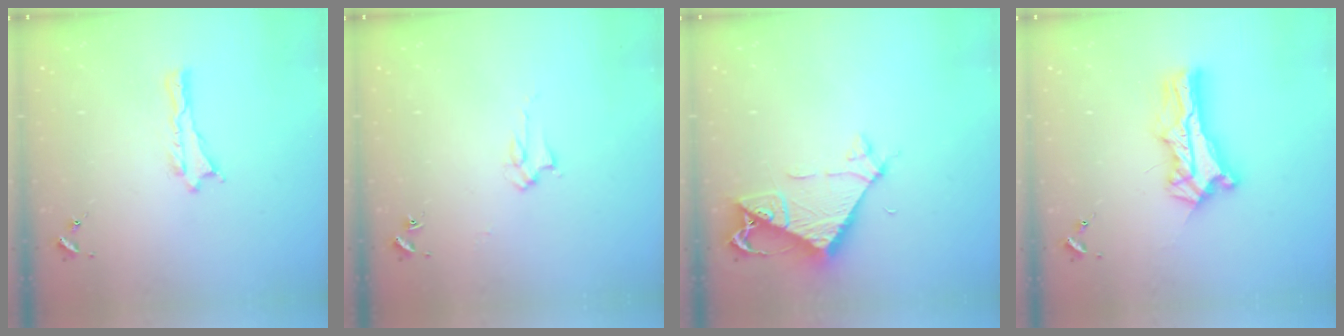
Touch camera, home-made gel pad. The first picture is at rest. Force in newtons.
{"total": 2.8, "press": 2.8, "slide": 0.4}
{"total": 6.8, "press": 6.8, "slide": 0.6}
{"total": 9.3, "press": 9.3, "slide": 0.7}